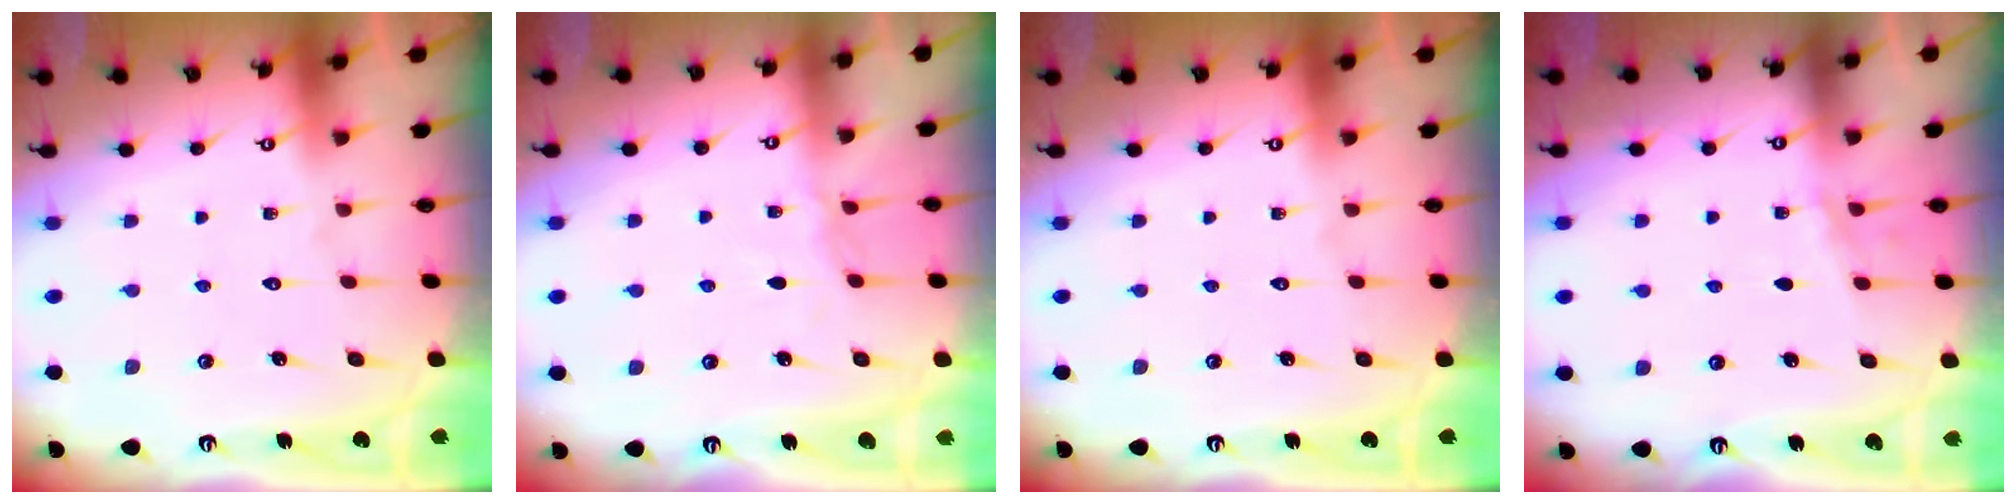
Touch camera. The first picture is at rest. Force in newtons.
{"total": 3.5, "press": 3.4, "slide": 0.4}
{"total": 0.0}
{"total": 2.9, "press": 2.7, "slide": 1.1}